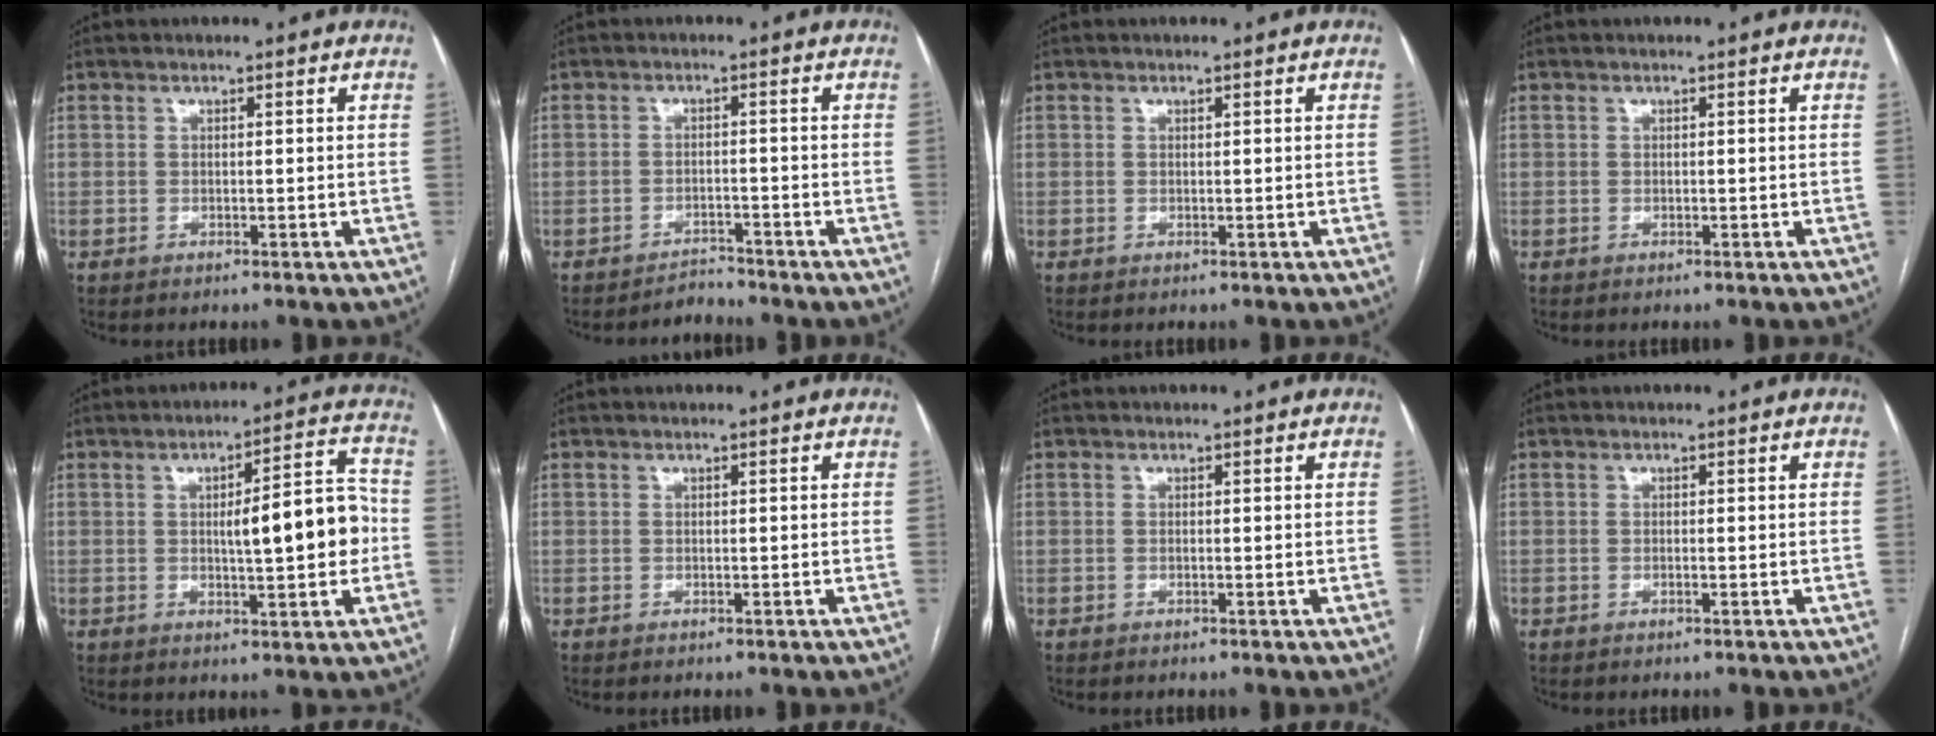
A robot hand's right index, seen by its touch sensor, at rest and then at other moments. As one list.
[{"total": 2.2, "force": [-2.0, 0.1, -0.7], "torque": [0.019, -0.008, -0.032]}, {"total": 0.0}, {"total": 0.0}, {"total": 10.5, "force": [-0.4, 2.2, 10.3], "torque": [-0.139, 0.022, -0.002]}, {"total": 0.0}, {"total": 0.0}, {"total": 0.0}]